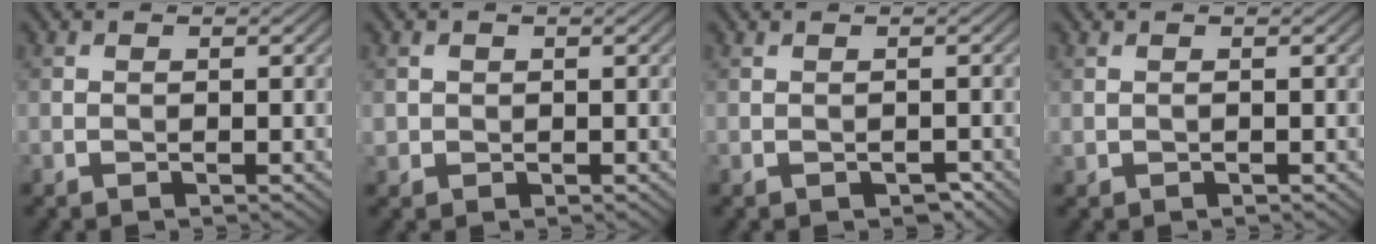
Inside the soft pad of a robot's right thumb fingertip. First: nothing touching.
{"total": 1.0, "force": [0.3, 0.9, 0.2], "torque": [-0.008, -0.005, 0.008]}
{"total": 1.0, "force": [-0.6, 0.4, 0.6], "torque": [-0.014, -0.002, -0.006]}
{"total": 0.0}